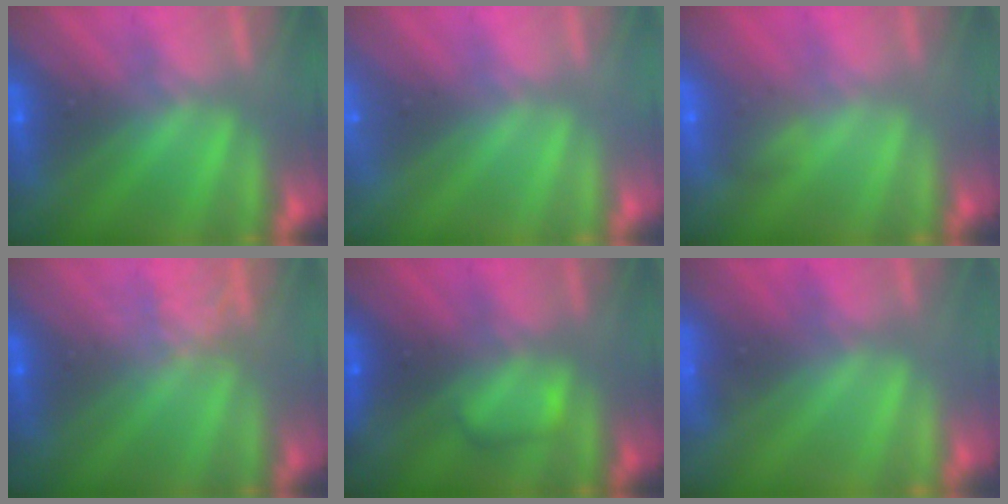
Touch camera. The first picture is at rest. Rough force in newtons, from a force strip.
{"total": 2.2}
{"total": 2.8}
{"total": 1.8}
{"total": 2.3}
{"total": 4.5}